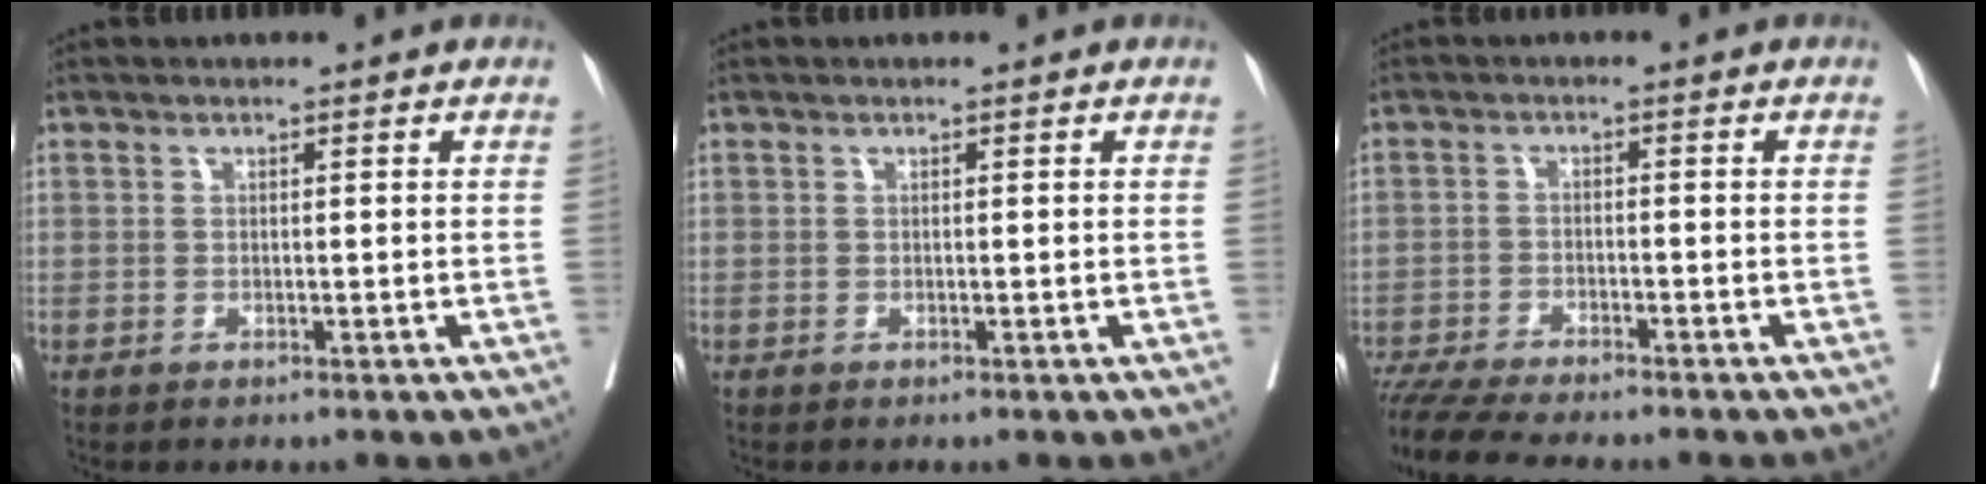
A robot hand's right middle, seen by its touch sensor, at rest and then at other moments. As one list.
[{"total": 0.0}, {"total": 11.4, "force": [-10.1, 0.9, 5.2], "torque": [-0.074, -0.017, -0.159]}]